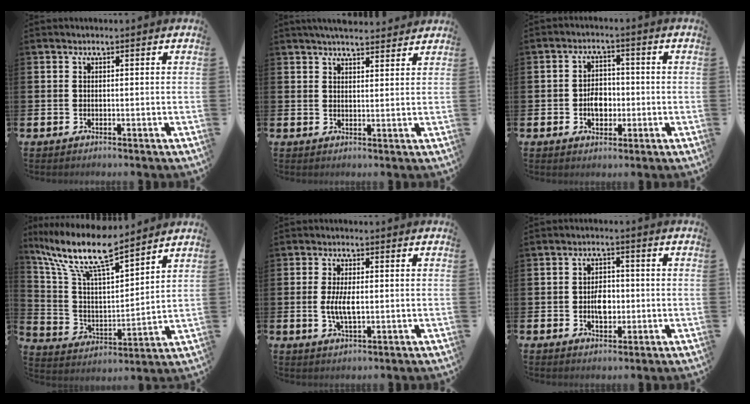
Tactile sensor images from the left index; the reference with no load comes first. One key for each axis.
{"total": 4.3, "fx": 4.2, "fy": 0.7, "fz": 1.0, "tx": -0.015, "ty": -0.020, "tz": 0.074}
{"total": 3.8, "fx": -0.7, "fy": 2.8, "fz": 2.5, "tx": -0.029, "ty": -0.002, "tz": -0.021}
{"total": 11.7, "fx": 9.9, "fy": 1.9, "fz": 5.9, "tx": -0.152, "ty": -0.053, "tz": 0.170}
{"total": 4.4, "fx": 0.0, "fy": 1.9, "fz": 4.0, "tx": -0.075, "ty": -0.001, "tz": -0.006}
{"total": 4.0, "fx": -0.4, "fy": 2.7, "fz": 3.0, "tx": -0.035, "ty": -0.002, "tz": -0.015}